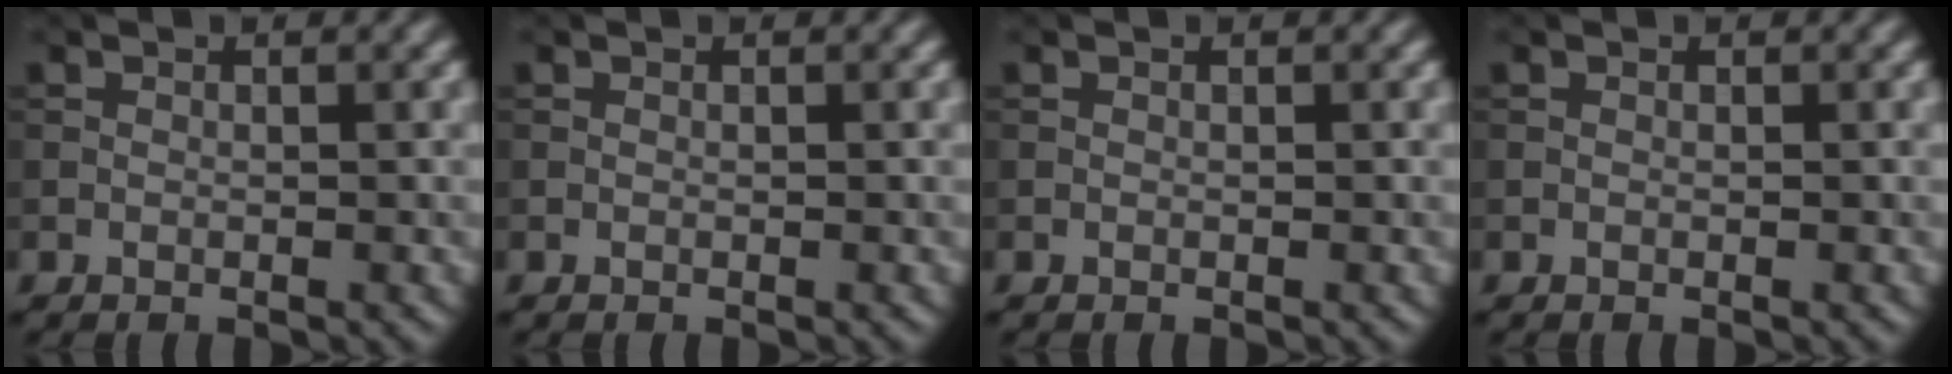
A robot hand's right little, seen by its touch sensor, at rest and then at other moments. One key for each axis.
{"total": 0.0}
{"total": 0.0}
{"total": 0.0}